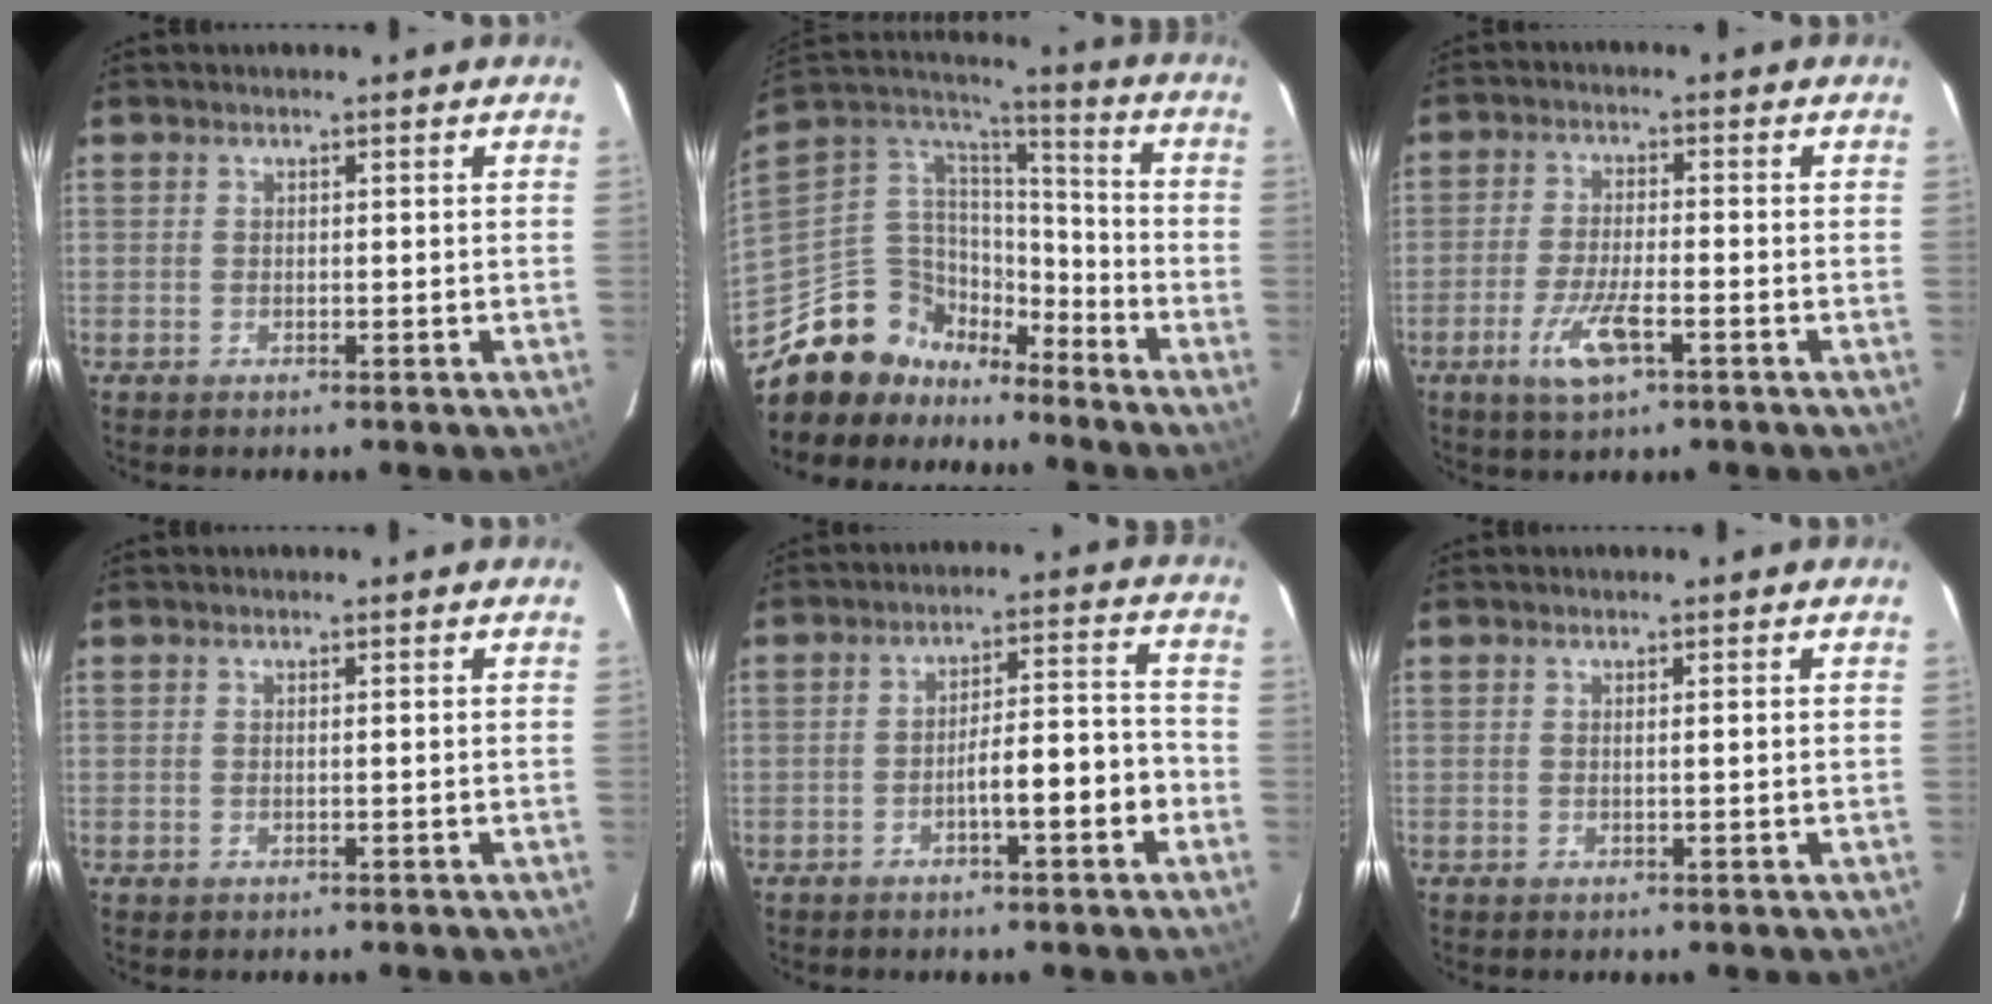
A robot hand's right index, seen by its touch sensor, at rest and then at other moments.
{"total": 15.3, "force": [-12.6, 8.4, 2.5], "torque": [-0.055, 0.081, -0.221]}
{"total": 6.3, "force": [-2.9, 1.4, 5.4], "torque": [-0.108, -0.008, -0.050]}
{"total": 0.0}
{"total": 7.9, "force": [-3.1, 1.1, 7.2], "torque": [-0.110, 0.025, -0.043]}
{"total": 0.8, "force": [0.2, -0.2, 0.7], "torque": [-0.014, 0.004, 0.003]}